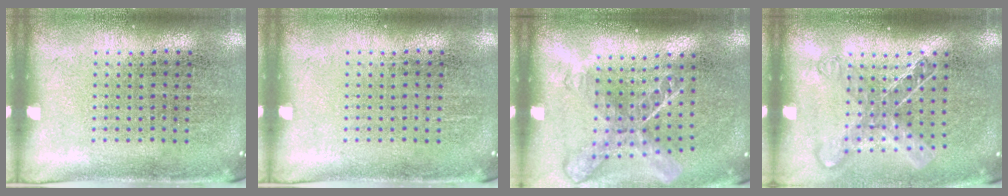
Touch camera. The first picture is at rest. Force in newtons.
{"total": 0.0}
{"total": 1.9, "press": 1.4, "slide": 1.3}
{"total": 1.5, "press": 1.2, "slide": 0.9}